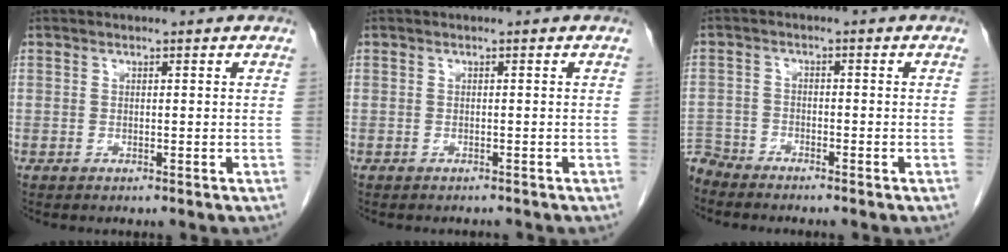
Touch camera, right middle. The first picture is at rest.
{"total": 1.3, "force": [-1.2, 0.4, 0.1], "torque": [-0.007, -0.002, -0.016]}
{"total": 4.6, "force": [-4.5, 0.8, -0.1], "torque": [0.012, -0.010, -0.085]}